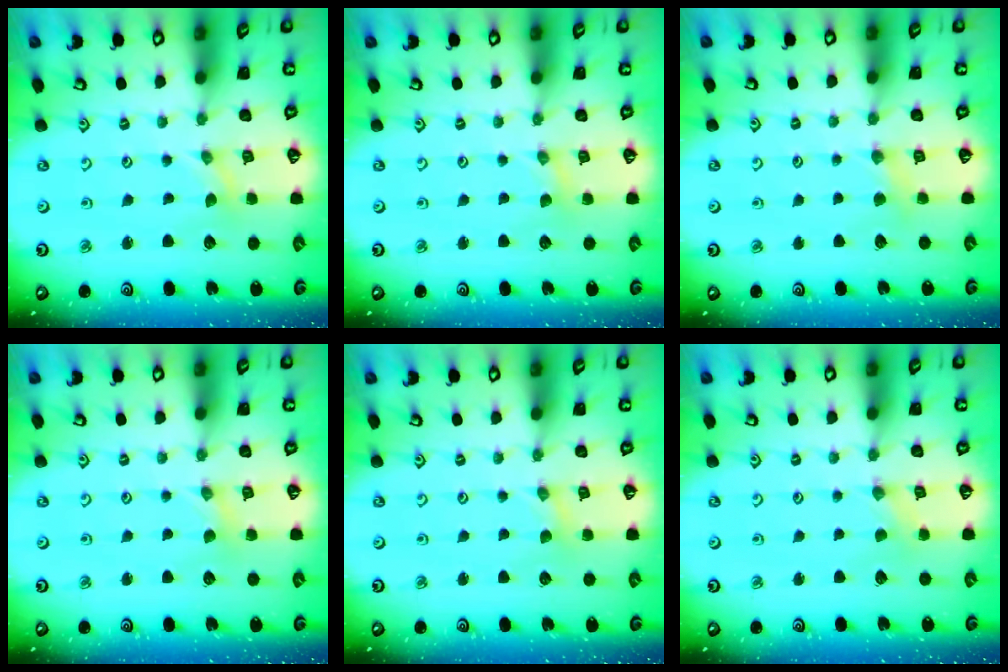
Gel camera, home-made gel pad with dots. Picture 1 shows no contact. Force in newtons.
{"total": 0.7, "press": 0.6, "slide": 0.2}
{"total": 4.5, "press": 4.5, "slide": 0.5}
{"total": 1.7, "press": 1.7, "slide": 0.3}
{"total": 0.7, "press": 0.6, "slide": 0.2}
{"total": 0.0}